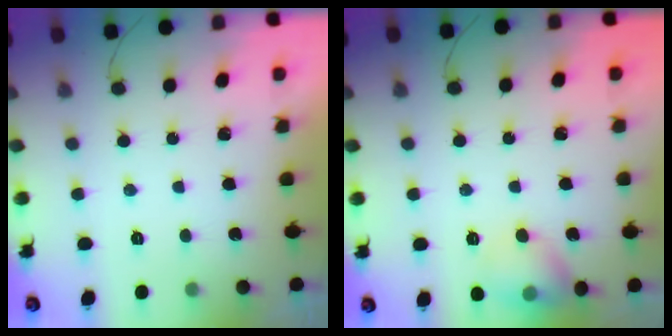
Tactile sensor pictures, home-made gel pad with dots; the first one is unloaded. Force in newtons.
{"total": 9.3, "press": 9.1, "slide": 1.9}